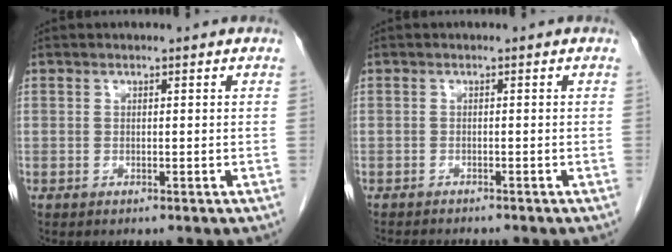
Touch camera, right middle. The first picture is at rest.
{"total": 4.2, "force": [-3.9, 0.6, 1.4], "torque": [-0.018, -0.009, -0.057]}